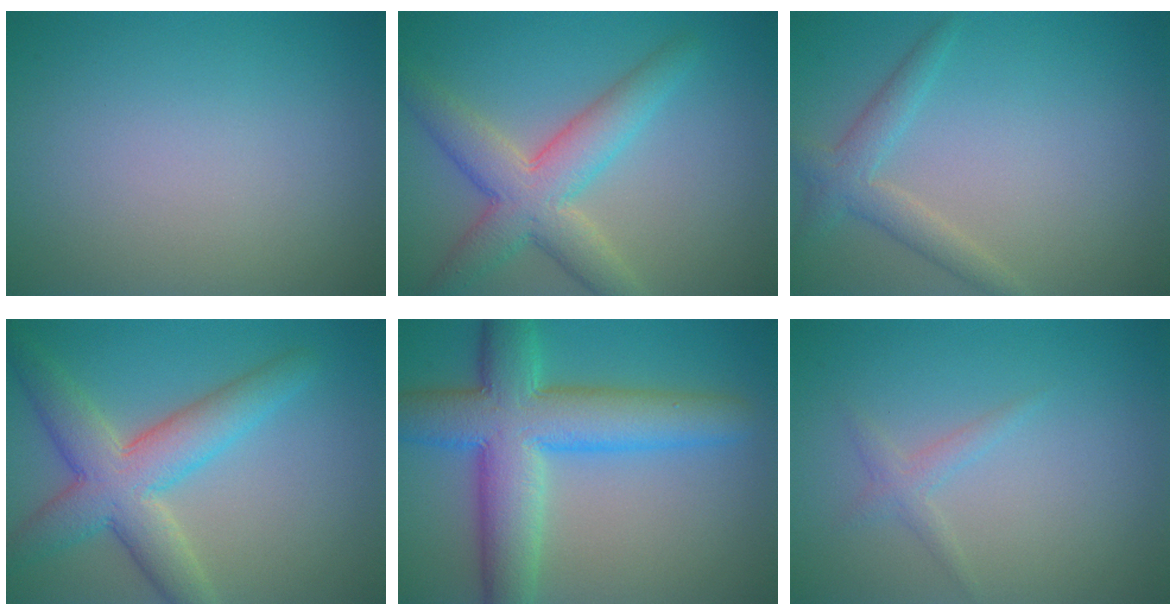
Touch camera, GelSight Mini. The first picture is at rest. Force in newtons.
{"total": 6.0, "press": 6.0, "slide": 0.2}
{"total": 2.6, "press": 2.6, "slide": 0.2}
{"total": 6.9, "press": 6.8, "slide": 0.2}
{"total": 9.6, "press": 9.6, "slide": 0.2}
{"total": 1.3, "press": 1.3, "slide": 0.1}